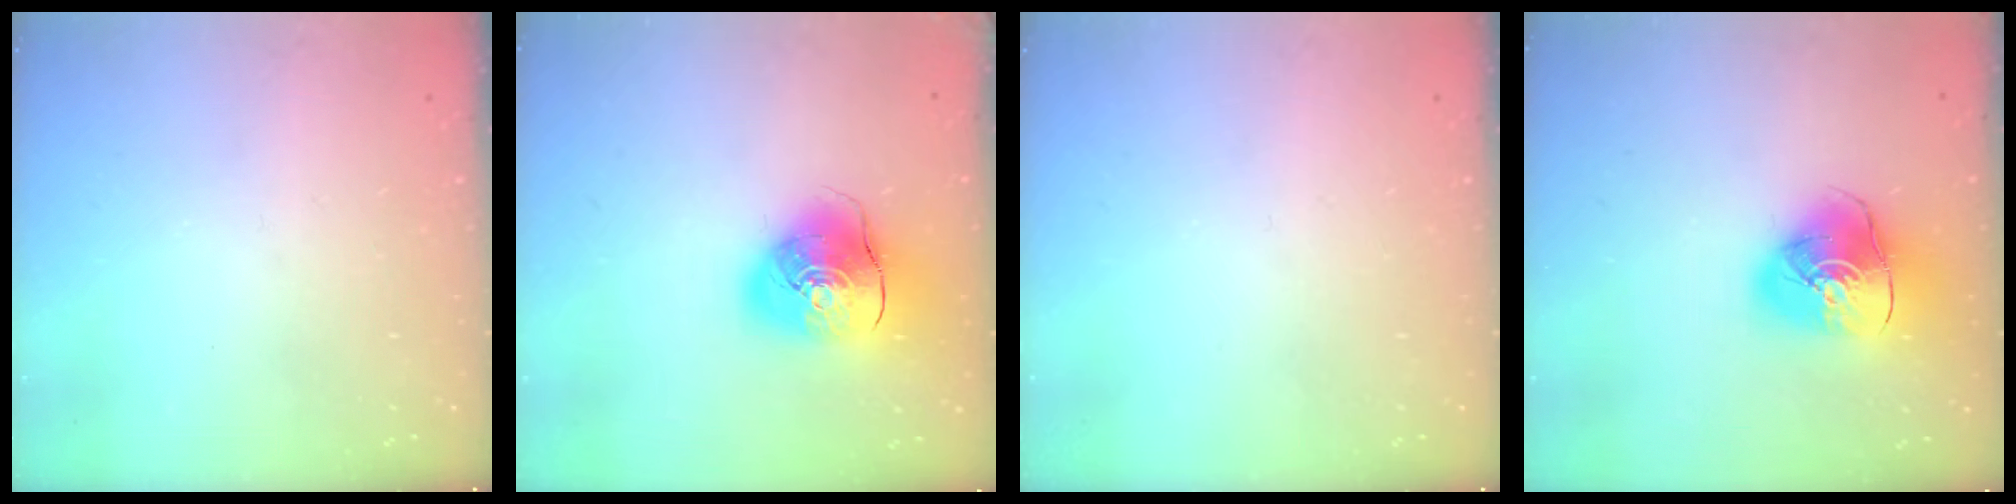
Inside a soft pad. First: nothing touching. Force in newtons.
{"total": 12.5, "press": 12.3, "slide": 2.1}
{"total": 0.0}
{"total": 13.5, "press": 13.4, "slide": 1.9}